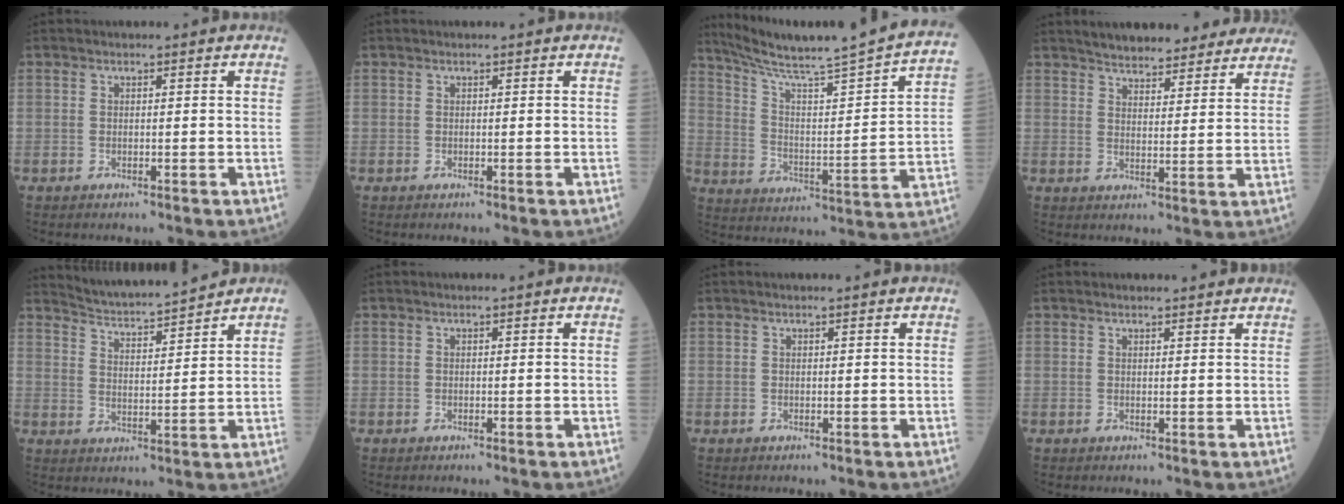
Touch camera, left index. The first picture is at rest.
{"total": 0.0}
{"total": 23.6, "force": [21.0, -1.2, 10.8], "torque": [-0.173, -0.069, 0.292]}
{"total": 16.7, "force": [15.1, 4.1, 6.0], "torque": [-0.068, 0.017, 0.191]}
{"total": 9.0, "force": [8.7, -0.1, 2.1], "torque": [-0.050, 0.012, 0.153]}
{"total": 0.0}
{"total": 0.8, "force": [0.7, -0.1, 0.3], "torque": [-0.005, 0.004, 0.013]}
{"total": 2.9, "force": [2.8, 0.4, 0.7], "torque": [-0.011, 0.014, 0.035]}